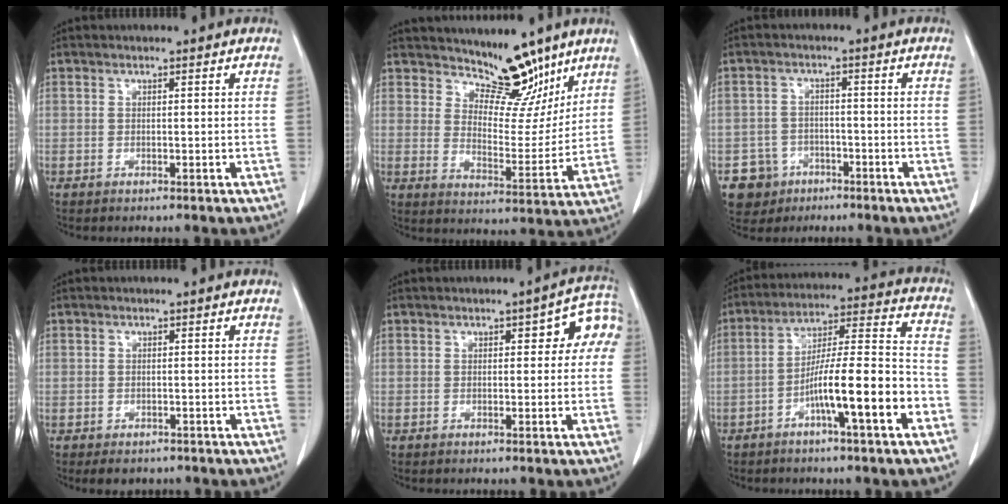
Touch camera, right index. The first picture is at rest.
{"total": 9.8, "force": [8.0, 3.8, 4.0], "torque": [-0.043, -0.015, 0.131]}
{"total": 6.0, "force": [-3.2, 5.1, 0.5], "torque": [-0.008, 0.009, -0.048]}
{"total": 2.9, "force": [-2.1, 1.9, 0.8], "torque": [-0.004, 0.001, -0.025]}
{"total": 5.7, "force": [1.3, 2.5, 5.0], "torque": [-0.048, 0.030, 0.011]}
{"total": 13.0, "force": [-5.6, 0.6, 11.7], "torque": [-0.197, 0.016, -0.089]}